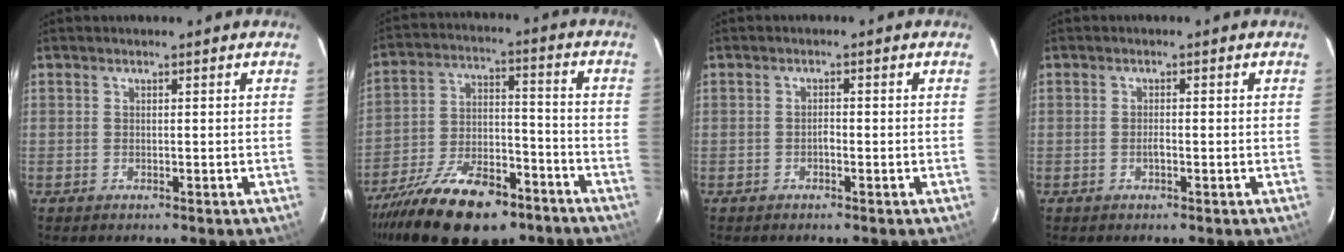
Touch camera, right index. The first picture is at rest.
{"total": 18.2, "force": [-13.0, 6.6, 10.9], "torque": [-0.200, 0.001, -0.223]}
{"total": 1.1, "force": [-0.5, 0.4, 0.9], "torque": [-0.017, 0.003, -0.009]}
{"total": 1.2, "force": [-0.5, 0.3, 1.0], "torque": [-0.022, 0.001, -0.008]}